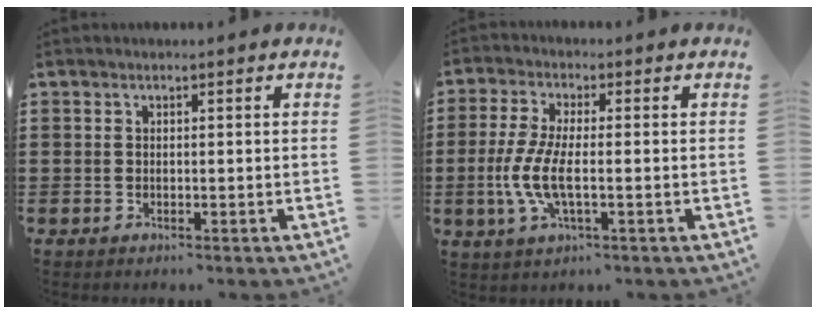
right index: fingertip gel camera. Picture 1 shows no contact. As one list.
[{"total": 7.0, "force": [-1.5, 2.2, 6.4], "torque": [-0.152, -0.013, -0.036]}]